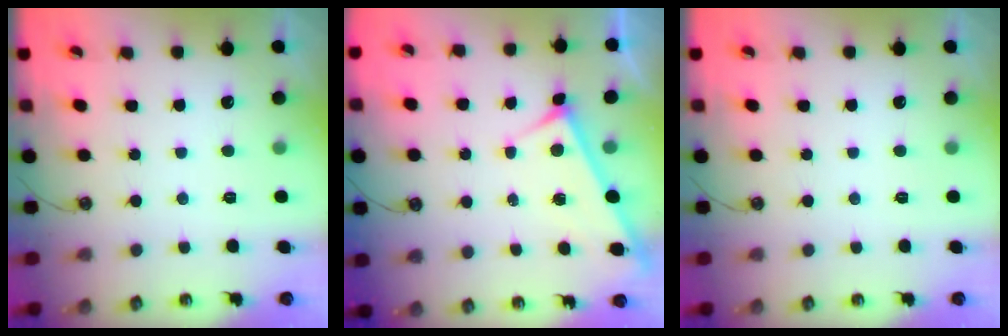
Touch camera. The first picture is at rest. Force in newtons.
{"total": 3.8, "press": 3.8, "slide": 0.5}
{"total": 0.0}